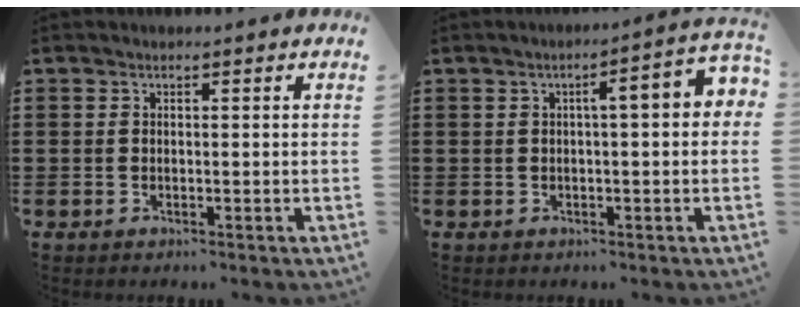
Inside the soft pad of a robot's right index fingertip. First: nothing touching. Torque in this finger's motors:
{"motor_torque": [1.01, -0.13, 0.59, 0.05]}